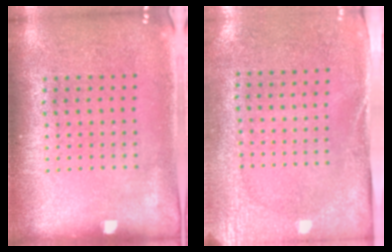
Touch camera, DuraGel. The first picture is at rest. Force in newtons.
{"total": 2.7, "press": 2.1, "slide": 1.6}